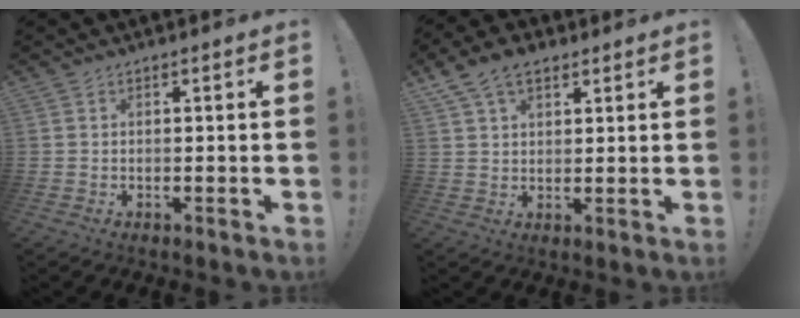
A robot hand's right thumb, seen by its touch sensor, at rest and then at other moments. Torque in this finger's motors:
{"motor_torque": [0.05, 0.15, 0.63, 0.39, 0.04]}